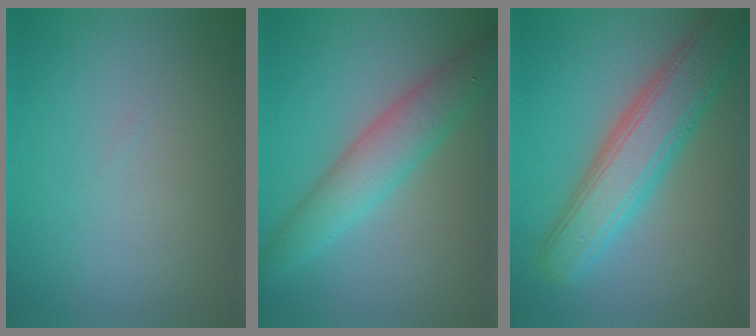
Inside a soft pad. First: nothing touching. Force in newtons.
{"total": 4.7, "press": 4.7, "slide": 0.1}
{"total": 6.8, "press": 6.8, "slide": 0.1}